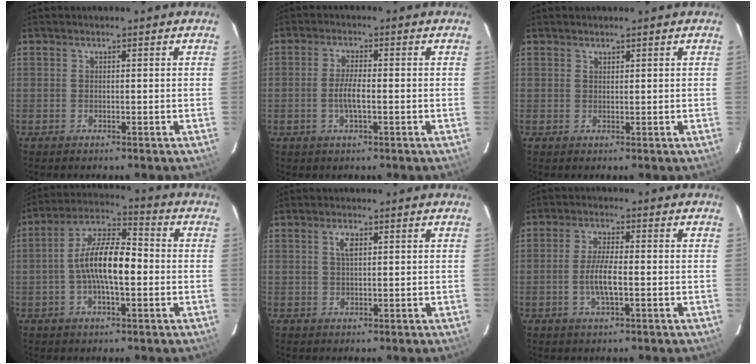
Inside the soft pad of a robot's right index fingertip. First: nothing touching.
{"total": 3.9, "force": [-1.0, 0.7, 3.7], "torque": [-0.070, -0.002, -0.018]}
{"total": 0.7, "force": [0.6, 0.3, 0.0], "torque": [-0.001, 0.001, 0.012]}
{"total": 11.7, "force": [-1.4, 4.1, 10.9], "torque": [-0.207, 0.016, -0.032]}
{"total": 2.1, "force": [0.8, 0.8, 1.8], "torque": [-0.033, 0.004, 0.014]}
{"total": 5.5, "force": [-1.3, 1.1, 5.2], "torque": [-0.102, -0.003, -0.025]}